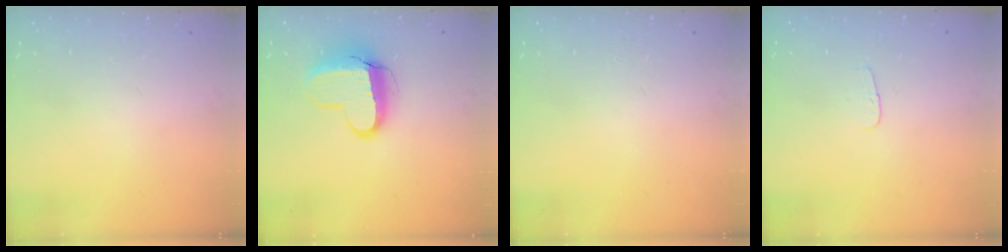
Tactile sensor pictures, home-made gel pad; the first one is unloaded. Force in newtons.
{"total": 10.5, "press": 10.4, "slide": 0.8}
{"total": 0.0}
{"total": 2.9, "press": 2.8, "slide": 0.3}